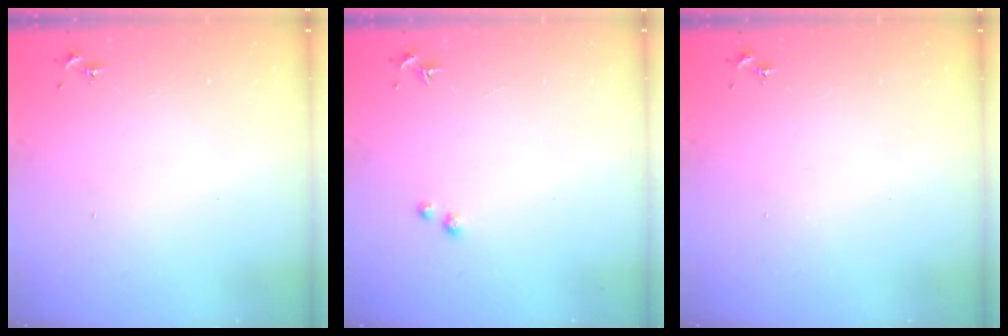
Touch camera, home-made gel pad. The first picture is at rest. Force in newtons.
{"total": 1.7, "press": 1.6, "slide": 0.1}
{"total": 0.0}